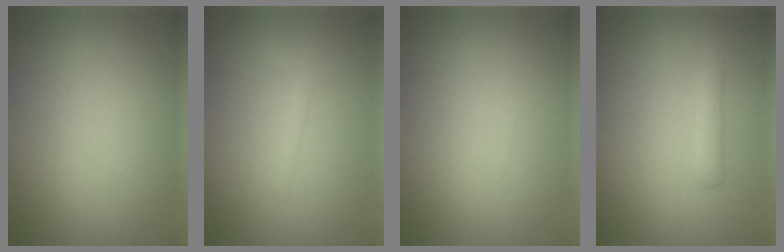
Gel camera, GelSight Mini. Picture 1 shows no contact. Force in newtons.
{"total": 1.0, "press": 1.0, "slide": 0.0}
{"total": 0.0}
{"total": 1.8, "press": 1.8, "slide": 0.1}